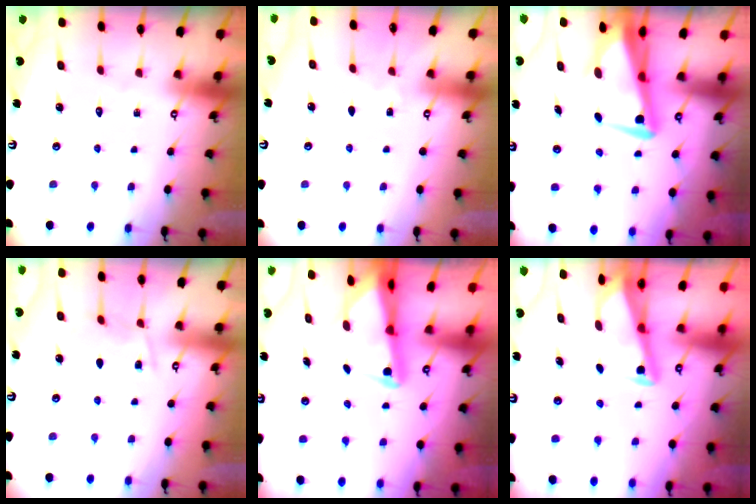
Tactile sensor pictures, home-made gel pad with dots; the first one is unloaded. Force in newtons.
{"total": 2.7, "press": 2.6, "slide": 0.3}
{"total": 5.2, "press": 5.0, "slide": 1.3}
{"total": 6.1, "press": 6.1, "slide": 0.7}
{"total": 3.1, "press": 3.1, "slide": 0.6}
{"total": 2.7, "press": 2.7, "slide": 0.3}